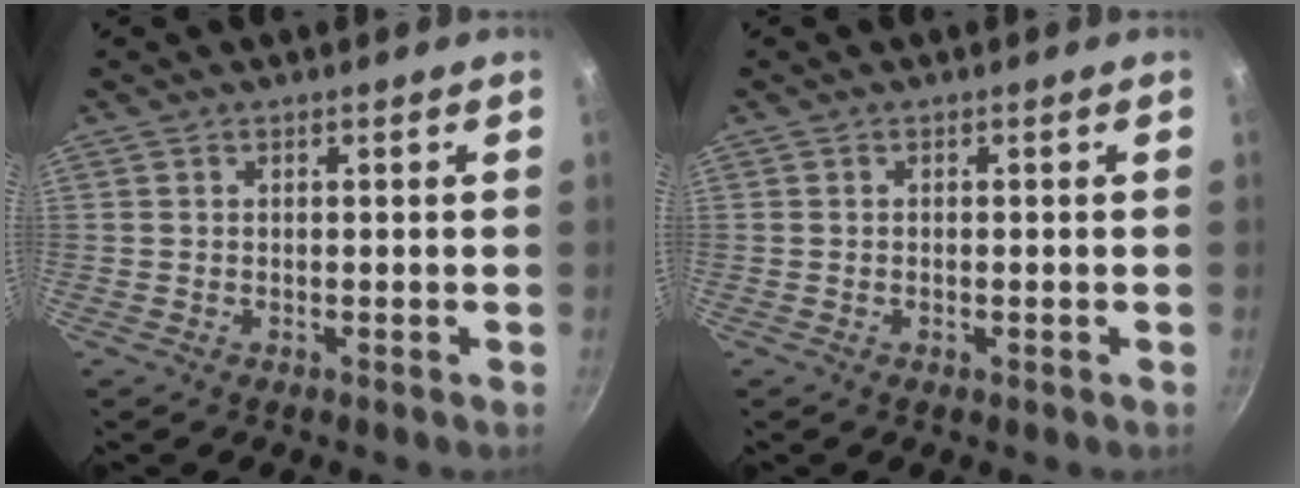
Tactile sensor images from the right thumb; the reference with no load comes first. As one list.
[{"total": 0.6, "force": [-0.2, 0.3, 0.5], "torque": [-0.008, 0.002, -0.004]}]